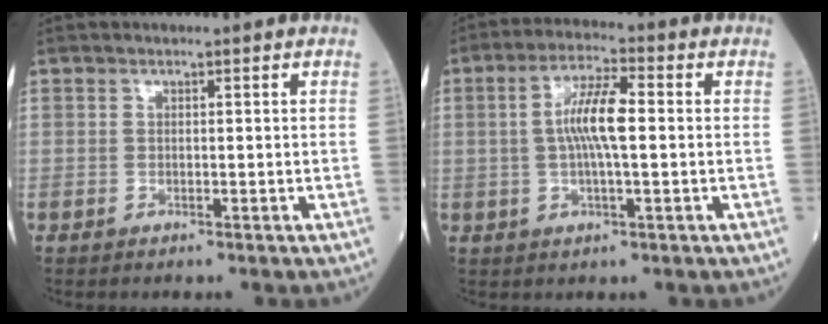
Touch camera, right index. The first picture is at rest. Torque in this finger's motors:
{"motor_torque": [0.88, 0.56, 0.66, 0.19]}